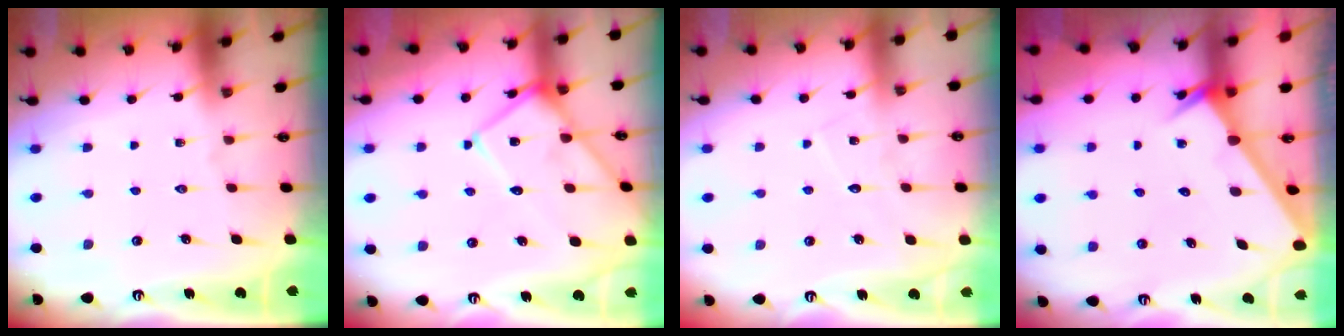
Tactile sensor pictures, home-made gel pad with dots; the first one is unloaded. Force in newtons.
{"total": 12.6, "press": 12.5, "slide": 1.2}
{"total": 4.8, "press": 4.8, "slide": 0.2}
{"total": 2.6, "press": 2.6, "slide": 0.0}